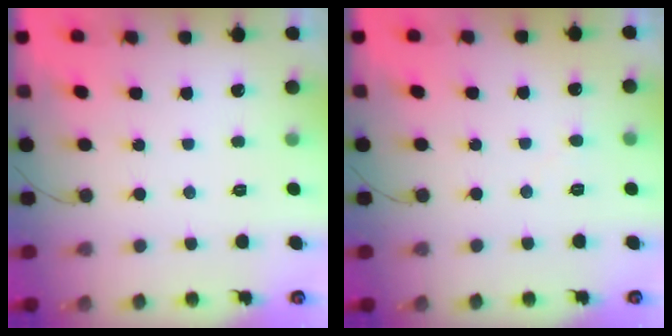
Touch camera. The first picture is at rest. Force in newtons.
{"total": 3.9, "press": 3.9, "slide": 0.4}